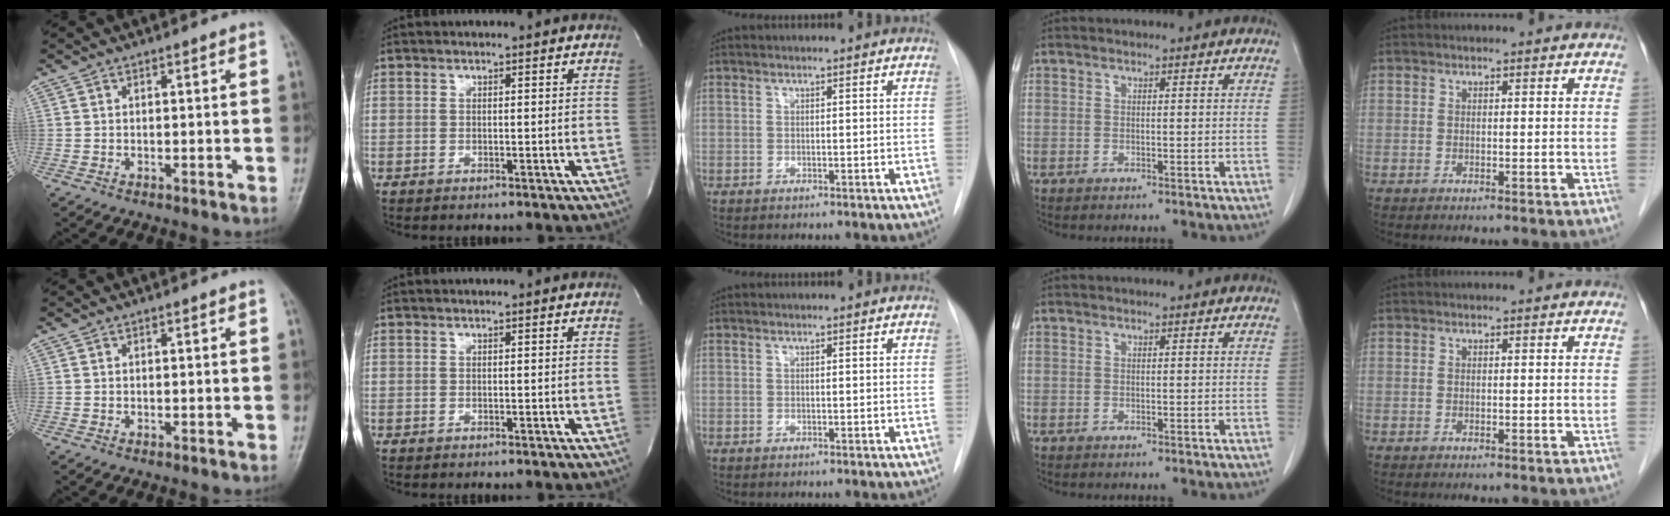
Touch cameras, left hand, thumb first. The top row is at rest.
{}